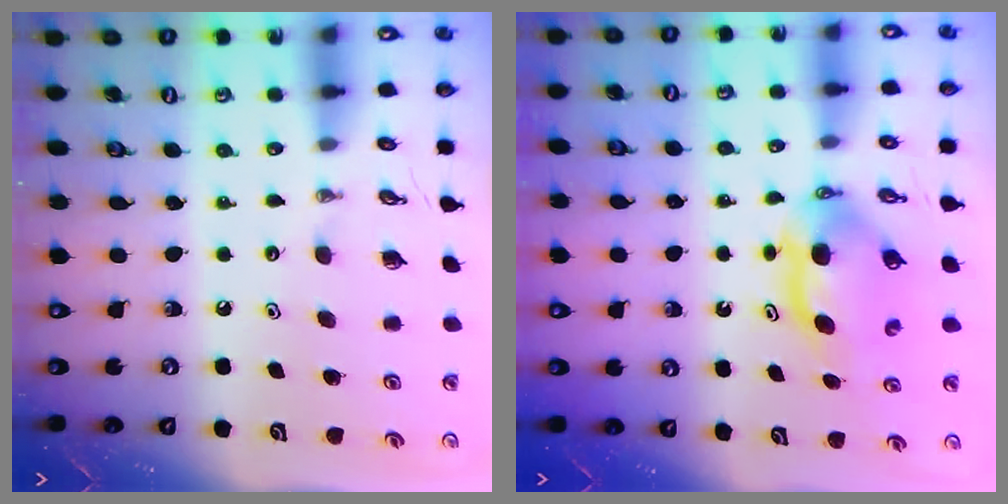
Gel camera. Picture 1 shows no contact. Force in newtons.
{"total": 6.8, "press": 5.9, "slide": 3.2}